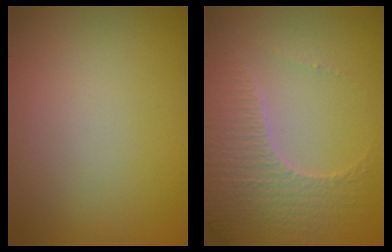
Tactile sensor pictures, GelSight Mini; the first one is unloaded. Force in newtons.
{"total": 3.8, "press": 3.7, "slide": 0.9}